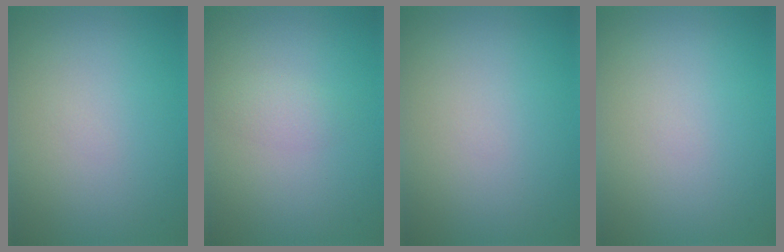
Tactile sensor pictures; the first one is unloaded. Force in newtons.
{"total": 1.3, "press": 1.3, "slide": 0.0}
{"total": 0.0}
{"total": 0.0}